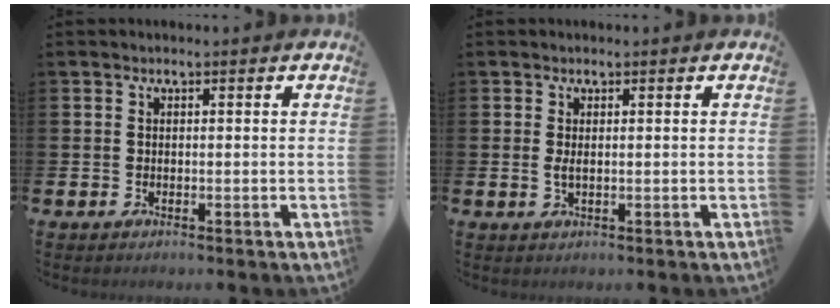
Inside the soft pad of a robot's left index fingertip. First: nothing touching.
{"total": 0.9, "force": [0.2, 0.2, 0.9], "torque": [-0.012, -0.001, 0.001]}